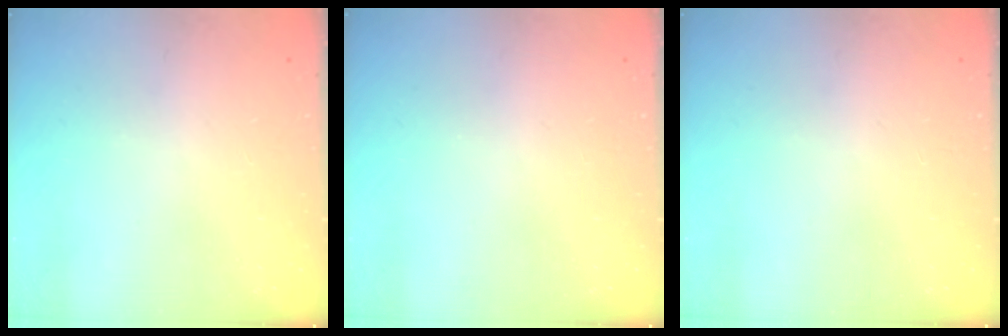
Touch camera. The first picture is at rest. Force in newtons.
{"total": 0.0}
{"total": 0.0}